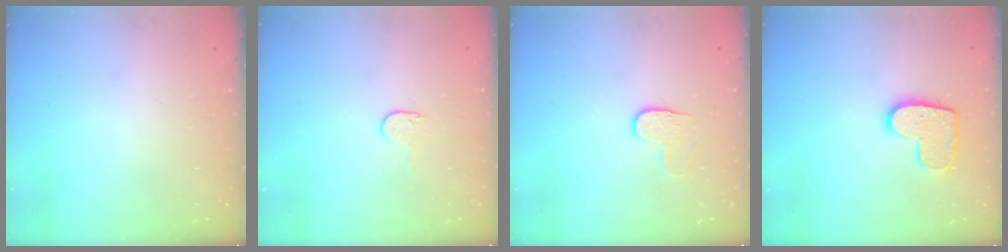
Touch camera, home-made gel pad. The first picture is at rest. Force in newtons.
{"total": 3.8, "press": 3.8, "slide": 0.4}
{"total": 3.8, "press": 3.8, "slide": 0.4}
{"total": 11.2, "press": 11.2, "slide": 0.7}